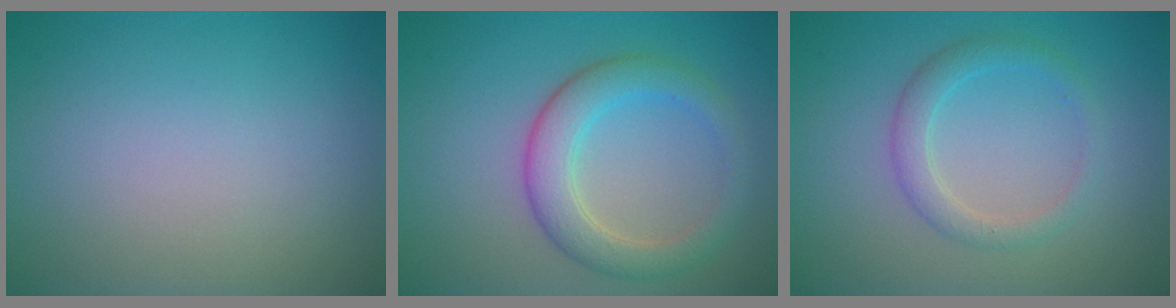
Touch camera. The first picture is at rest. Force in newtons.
{"total": 4.3, "press": 4.3, "slide": 0.1}
{"total": 2.3, "press": 2.3, "slide": 0.1}